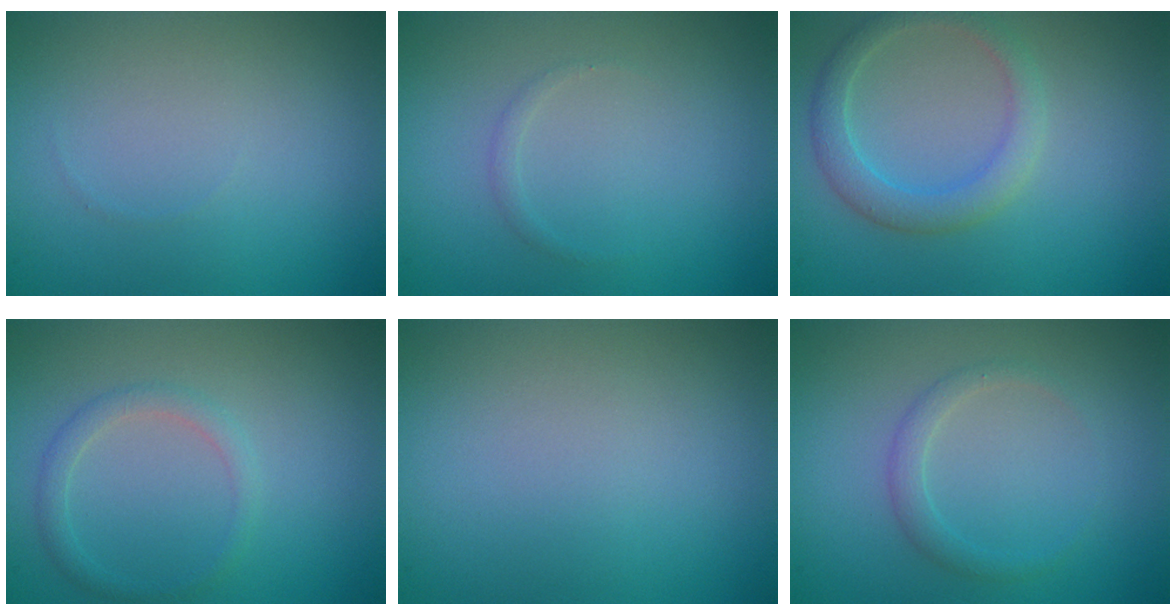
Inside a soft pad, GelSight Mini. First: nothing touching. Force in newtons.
{"total": 0.5, "press": 0.5, "slide": 0.0}
{"total": 2.8, "press": 2.8, "slide": 0.3}
{"total": 1.5, "press": 1.5, "slide": 0.0}
{"total": 0.0}
{"total": 1.4, "press": 1.4, "slide": 0.2}